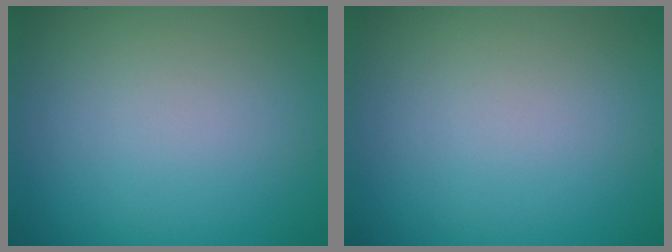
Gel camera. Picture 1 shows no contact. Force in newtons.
{"total": 0.0}